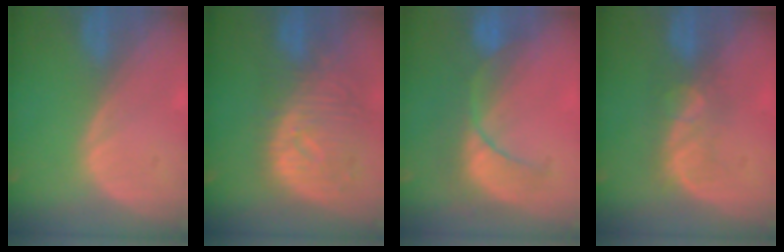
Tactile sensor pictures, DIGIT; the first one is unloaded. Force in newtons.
{"total": 11.2, "press": 9.7, "slide": 5.5}
{"total": 7.9, "press": 7.8, "slide": 1.6}
{"total": 5.2, "press": 5.1, "slide": 1.3}